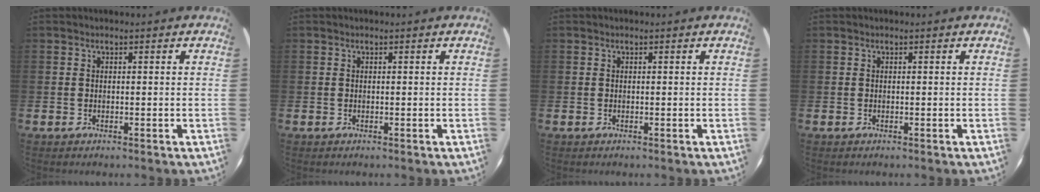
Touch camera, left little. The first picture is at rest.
{"total": 0.0}
{"total": 0.0}
{"total": 0.0}